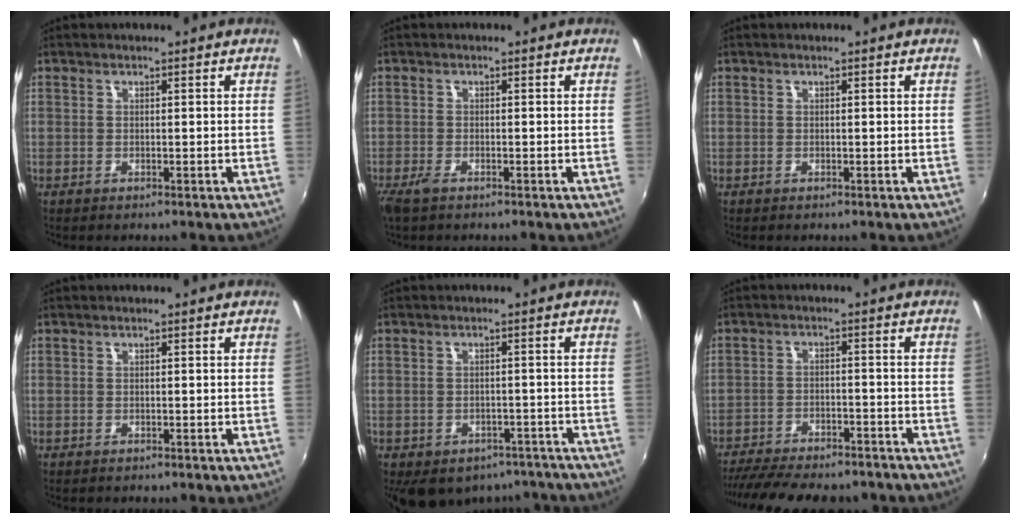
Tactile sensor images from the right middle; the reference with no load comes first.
{"total": 2.2, "force": [-1.6, 0.7, 1.3], "torque": [-0.031, -0.008, -0.031]}
{"total": 0.0}
{"total": 0.0}
{"total": 14.3, "force": [-10.5, 8.0, 5.6], "torque": [-0.119, -0.002, -0.120]}
{"total": 17.6, "force": [-14.9, 4.8, 8.0], "torque": [-0.165, -0.029, -0.210]}